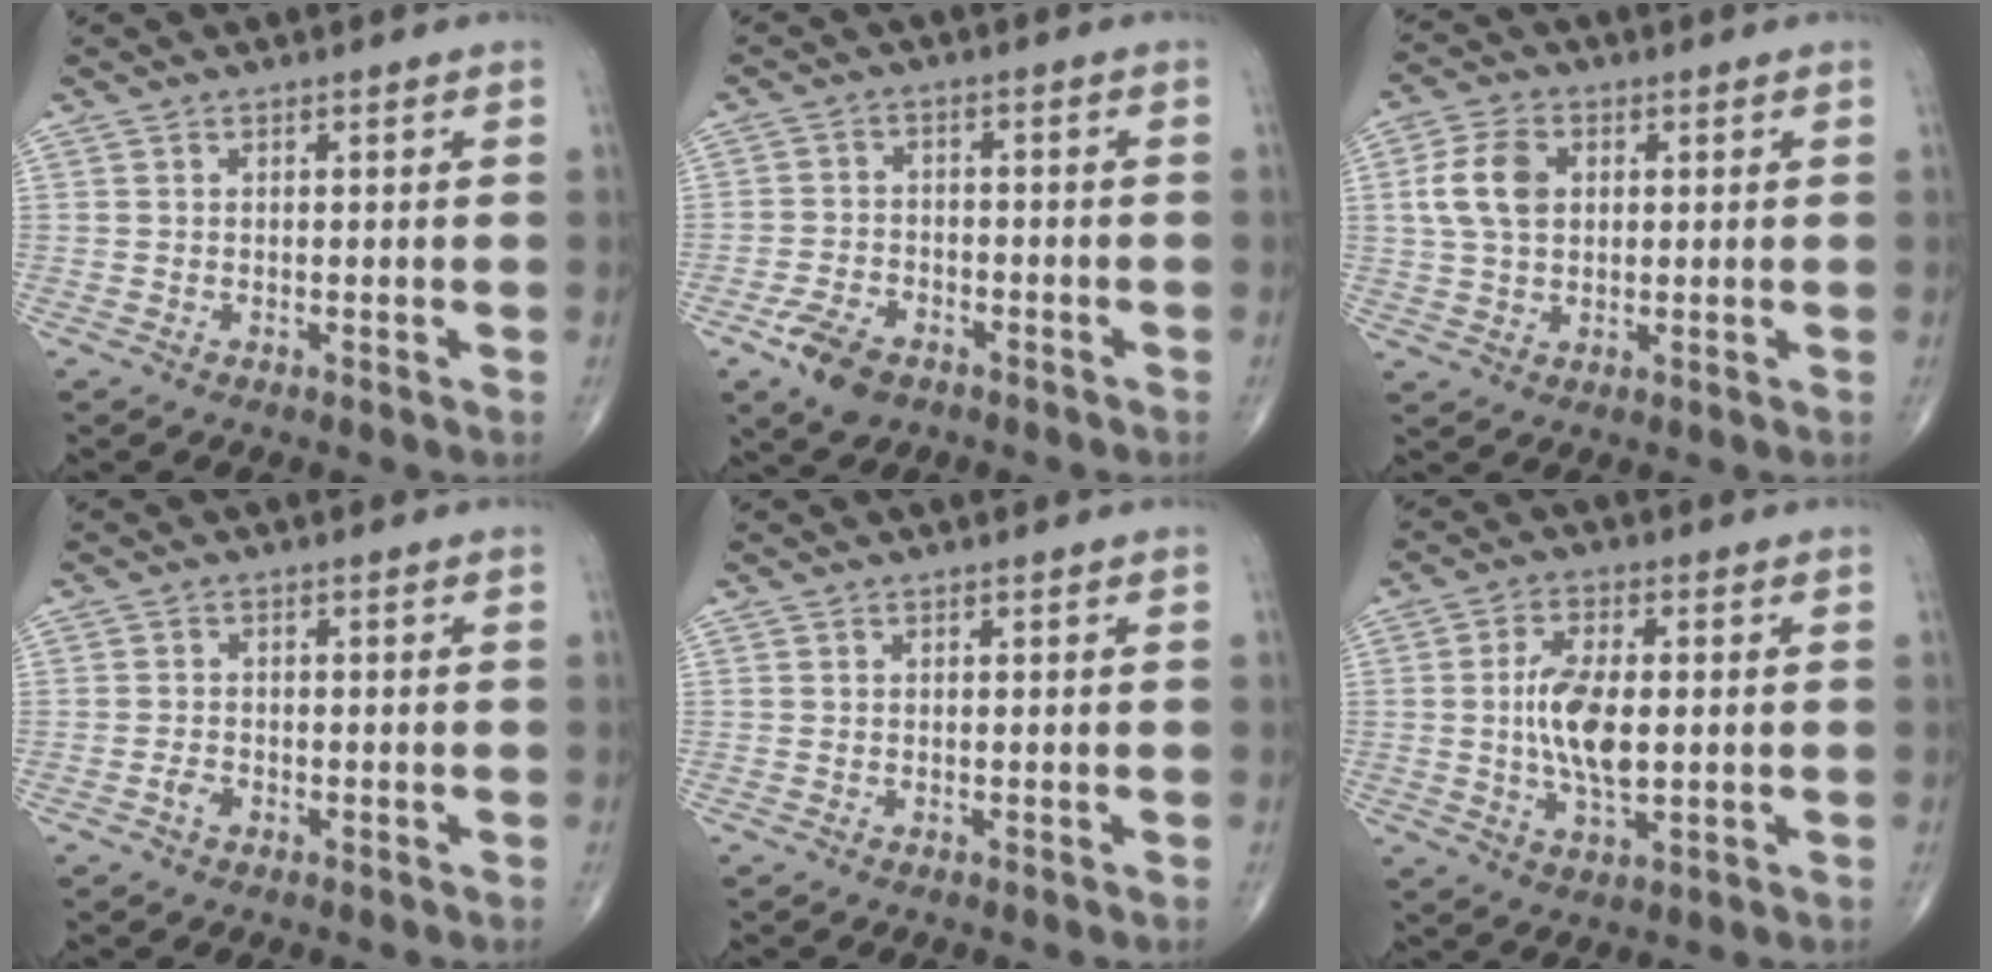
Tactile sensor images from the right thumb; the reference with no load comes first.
{"total": 6.9, "force": [-4.0, 4.0, 3.8], "torque": [-0.067, 0.016, -0.072]}
{"total": 8.1, "force": [1.6, 5.5, 5.6], "torque": [-0.106, 0.005, 0.029]}
{"total": 1.7, "force": [-0.9, 1.1, 0.9], "torque": [-0.016, 0.007, -0.019]}
{"total": 0.0}
{"total": 9.7, "force": [0.1, 4.4, 8.7], "torque": [-0.167, -0.005, 0.001]}